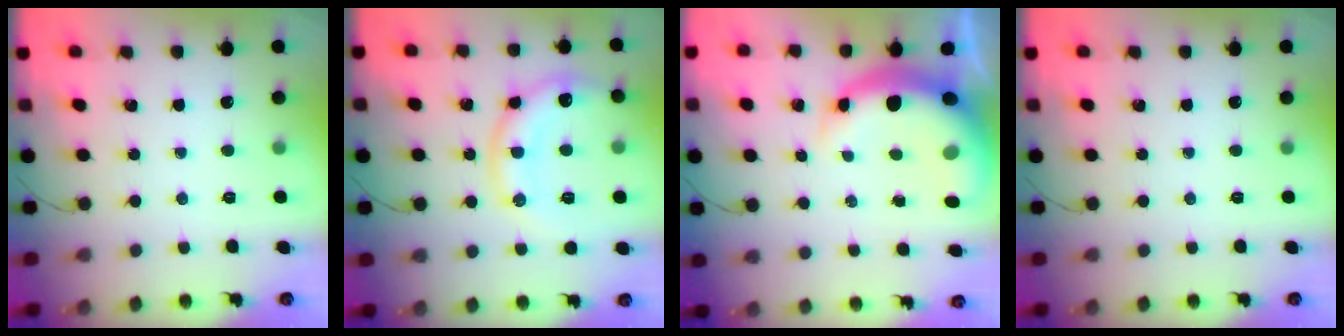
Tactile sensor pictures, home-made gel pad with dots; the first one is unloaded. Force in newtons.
{"total": 13.4, "press": 13.3, "slide": 1.5}
{"total": 10.9, "press": 10.5, "slide": 3.0}
{"total": 0.0}